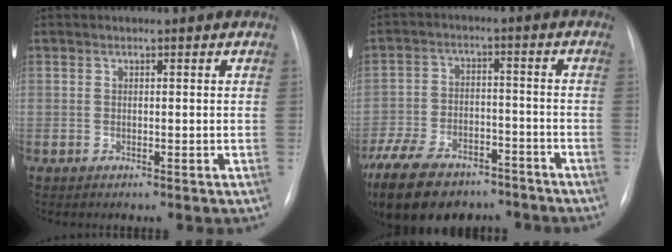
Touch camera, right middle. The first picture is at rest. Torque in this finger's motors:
{"motor_torque": [1.00, -0.95, 0.92, 0.21]}